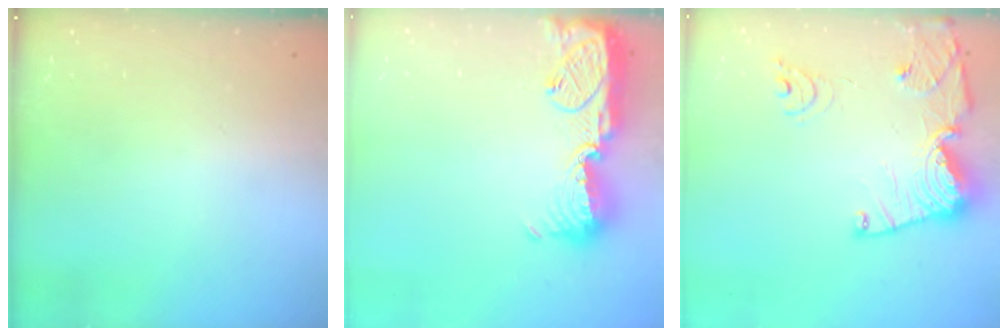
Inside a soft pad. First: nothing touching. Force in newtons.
{"total": 14.9, "press": 14.9, "slide": 1.0}
{"total": 16.7, "press": 16.6, "slide": 1.6}